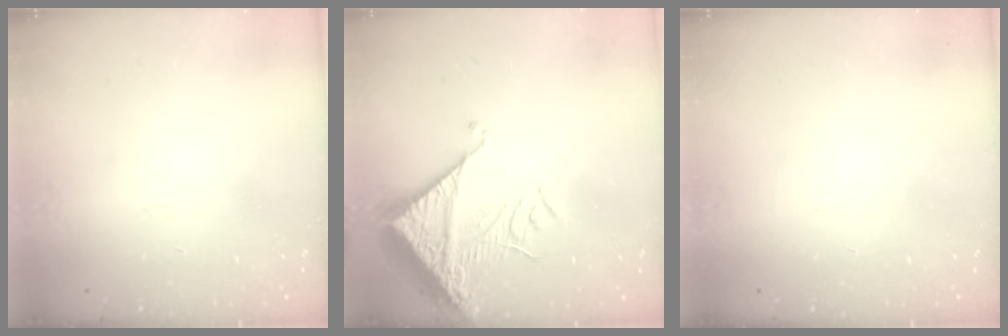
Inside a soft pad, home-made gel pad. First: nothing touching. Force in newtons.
{"total": 13.1, "press": 13.0, "slide": 1.7}
{"total": 1.5, "press": 1.5, "slide": 0.1}